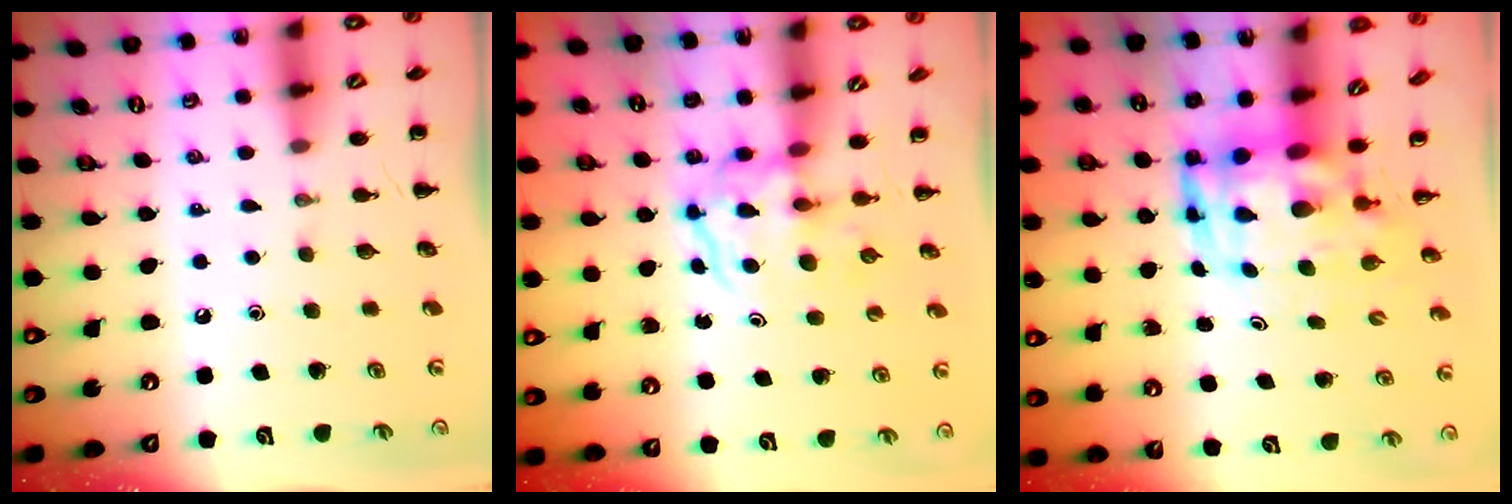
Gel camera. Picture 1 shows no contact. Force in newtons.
{"total": 3.7, "press": 3.7, "slide": 0.4}
{"total": 5.8, "press": 5.5, "slide": 1.8}